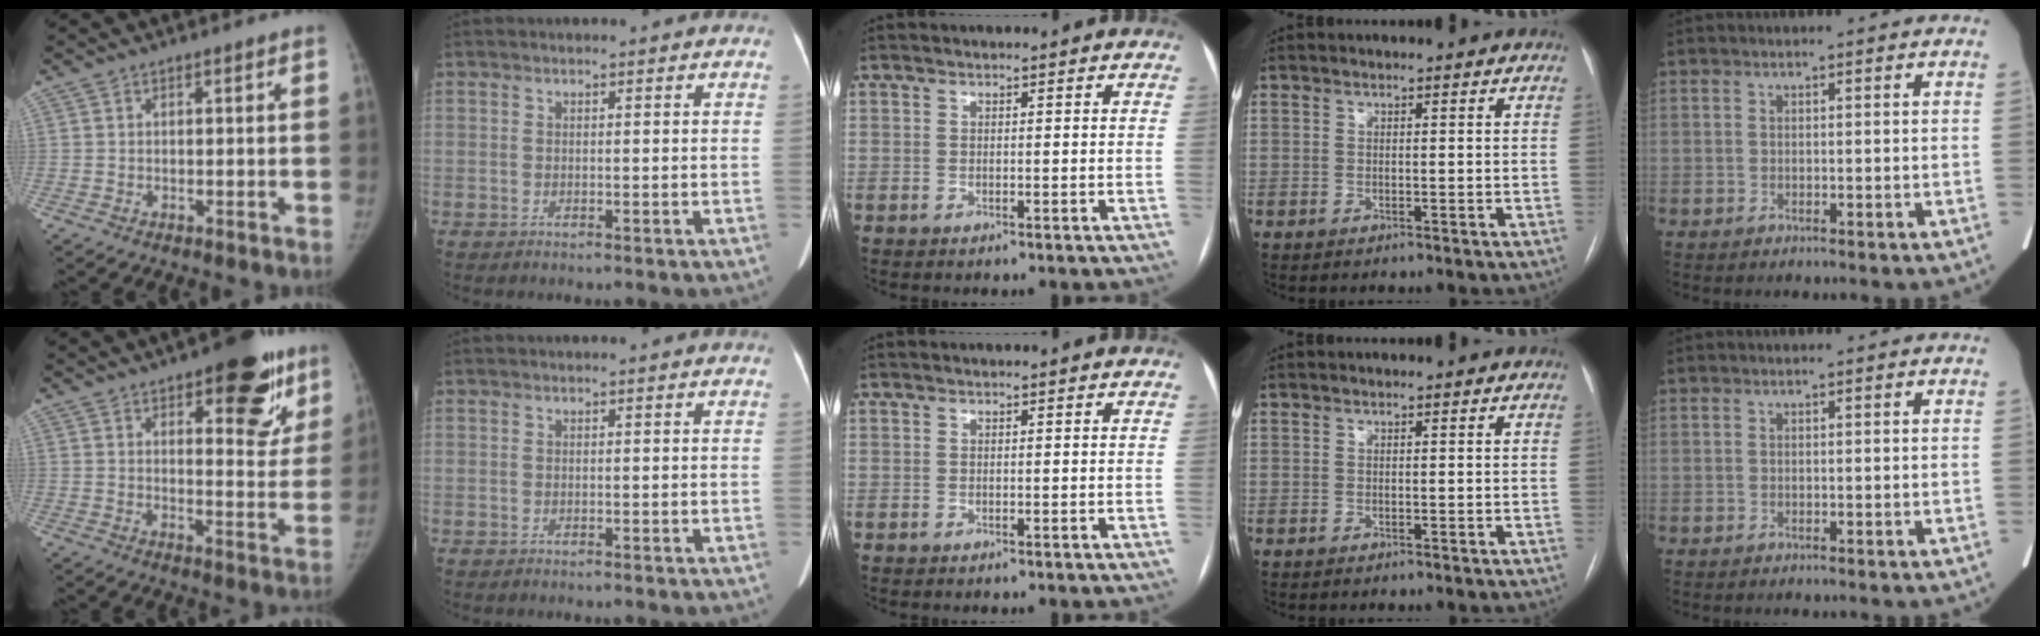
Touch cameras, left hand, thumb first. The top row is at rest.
{"thumb": {"total": 15.7, "force": [8.5, 6.5, 11.5], "torque": [-0.090, -0.038, 0.109]}}